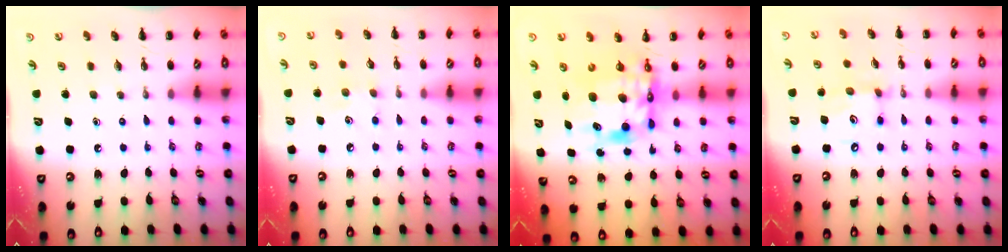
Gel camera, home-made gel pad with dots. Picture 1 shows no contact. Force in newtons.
{"total": 4.6, "press": 4.4, "slide": 1.1}
{"total": 11.9, "press": 11.6, "slide": 2.4}
{"total": 7.3, "press": 7.3, "slide": 0.6}